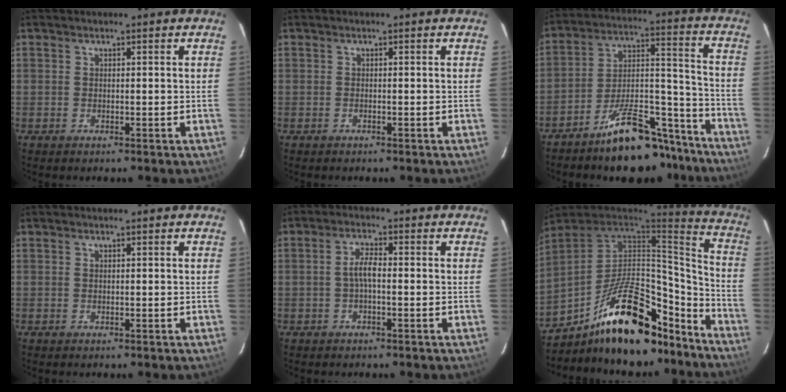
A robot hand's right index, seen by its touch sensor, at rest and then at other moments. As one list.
[{"total": 0.0}, {"total": 17.4, "force": [-14.1, 5.9, 8.3], "torque": [-0.134, 0.046, -0.206]}, {"total": 0.0}, {"total": 3.2, "force": [-0.5, 0.8, 3.1], "torque": [-0.063, 0.008, -0.009]}, {"total": 25.3, "force": [-17.4, 10.5, 15.0], "torque": [-0.247, 0.029, -0.251]}]